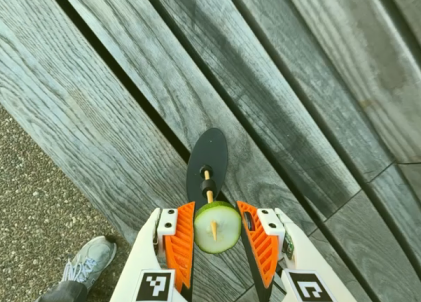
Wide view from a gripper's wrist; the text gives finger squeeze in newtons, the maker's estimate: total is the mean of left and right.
{"total": 11.4, "left": 11.2, "right": 11.5}